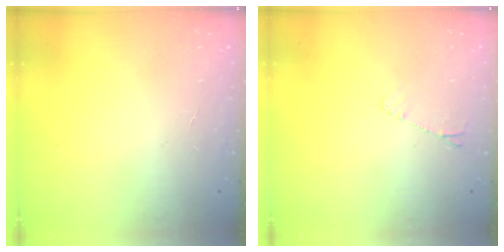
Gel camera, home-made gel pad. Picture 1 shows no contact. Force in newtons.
{"total": 4.4, "press": 4.3, "slide": 0.7}